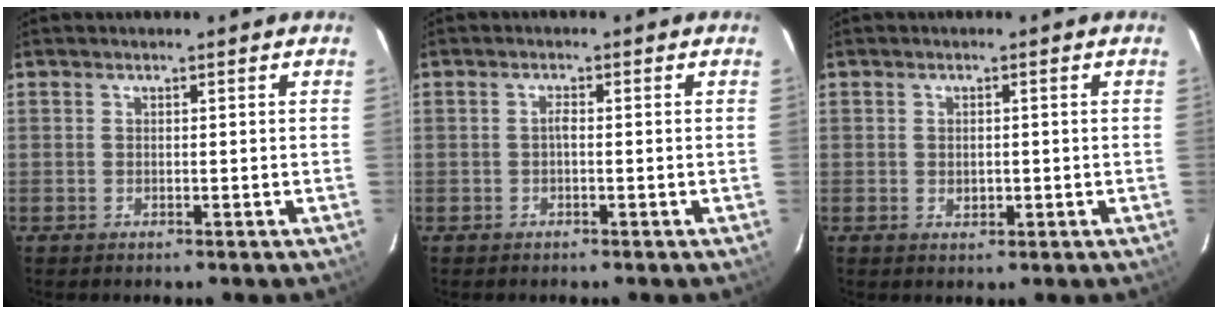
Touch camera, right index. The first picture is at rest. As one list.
[{"total": 0.9, "force": [-0.3, 0.3, 0.8], "torque": [-0.016, 0.006, -0.006]}, {"total": 2.0, "force": [-0.1, 1.4, 1.3], "torque": [-0.021, 0.002, 0.000]}]